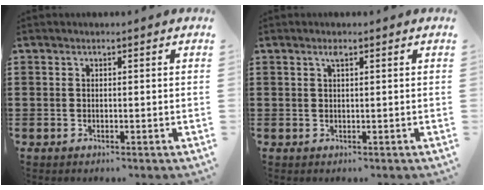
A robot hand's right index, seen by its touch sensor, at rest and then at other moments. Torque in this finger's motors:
{"motor_torque": [0.05, -0.03, 0.01, 0.02]}